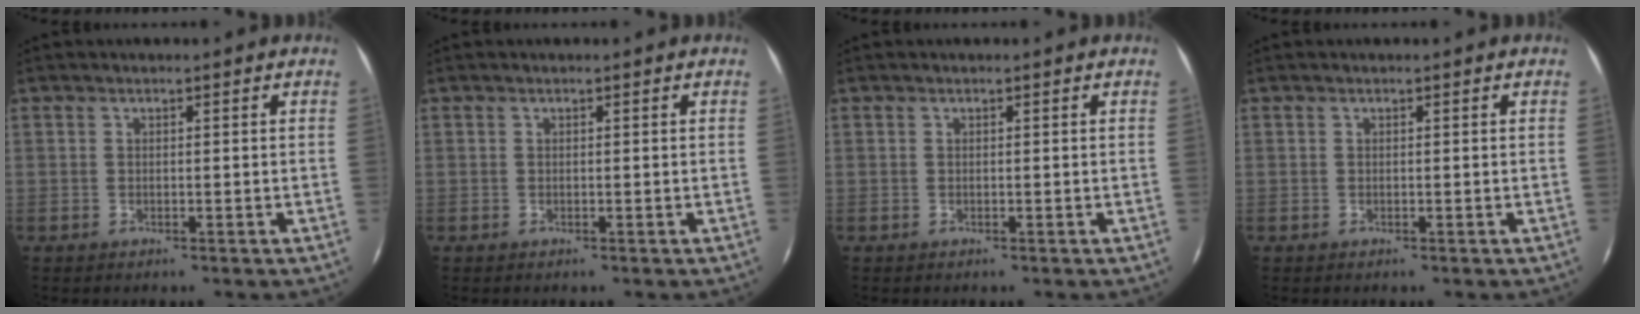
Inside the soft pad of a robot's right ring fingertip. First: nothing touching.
{"total": 0.0}
{"total": 0.0}
{"total": 0.0}